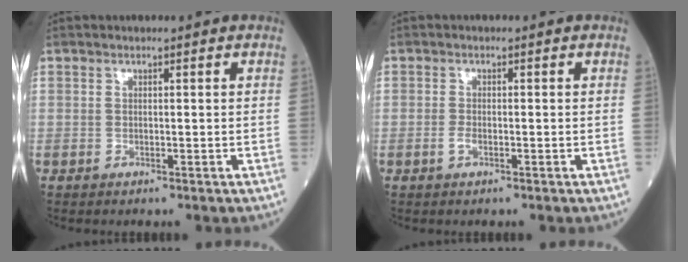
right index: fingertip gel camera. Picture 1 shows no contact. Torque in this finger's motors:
{"motor_torque": [0.31, -0.11, 0.18, 0.04]}